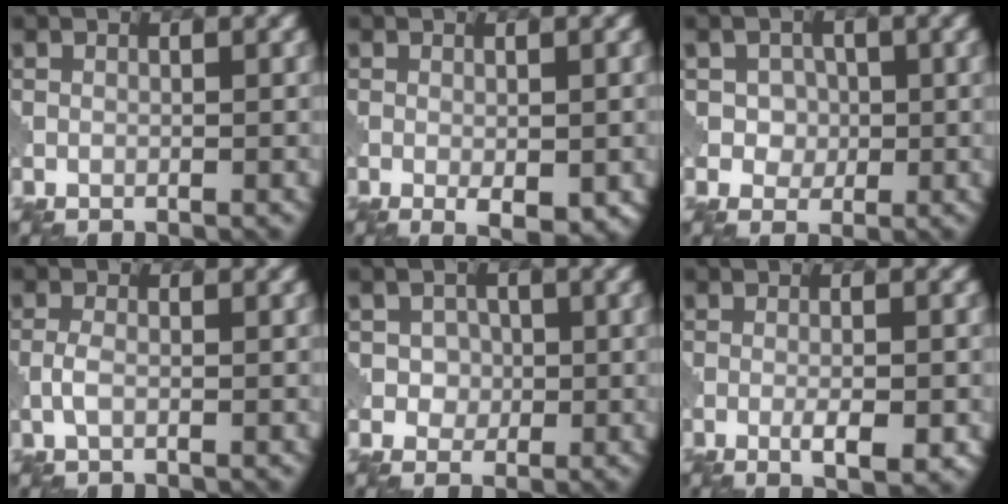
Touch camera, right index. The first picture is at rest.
{"total": 2.6, "force": [-0.9, 0.9, 2.3], "torque": [-0.035, -0.007, -0.007]}
{"total": 2.7, "force": [0.2, 2.5, 1.0], "torque": [-0.005, 0.002, -0.003]}
{"total": 1.5, "force": [-0.5, 0.6, 1.2], "torque": [-0.032, 0.002, -0.016]}
{"total": 2.2, "force": [0.0, 2.0, 0.8], "torque": [-0.001, 0.001, -0.007]}
{"total": 3.0, "force": [-1.1, 0.7, 2.7], "torque": [-0.049, -0.003, -0.018]}